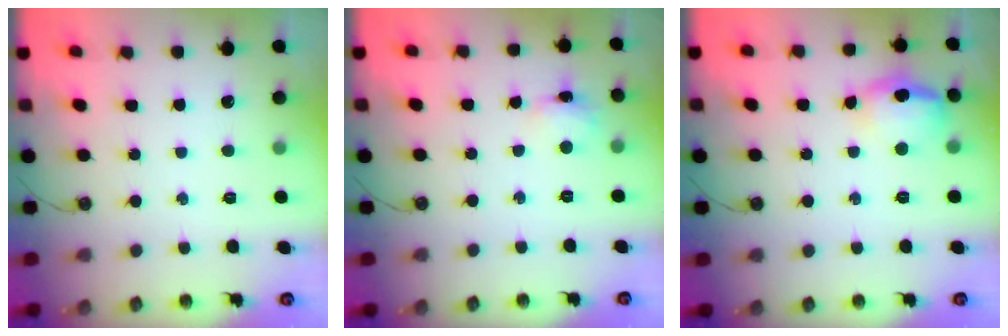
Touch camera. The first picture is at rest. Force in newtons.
{"total": 3.8, "press": 3.7, "slide": 0.2}
{"total": 13.3, "press": 13.2, "slide": 1.8}